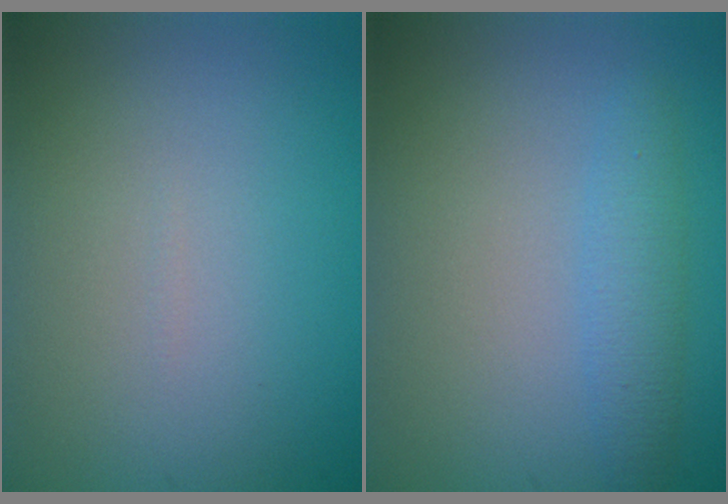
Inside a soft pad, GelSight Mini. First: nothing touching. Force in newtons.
{"total": 2.3, "press": 2.3, "slide": 0.2}